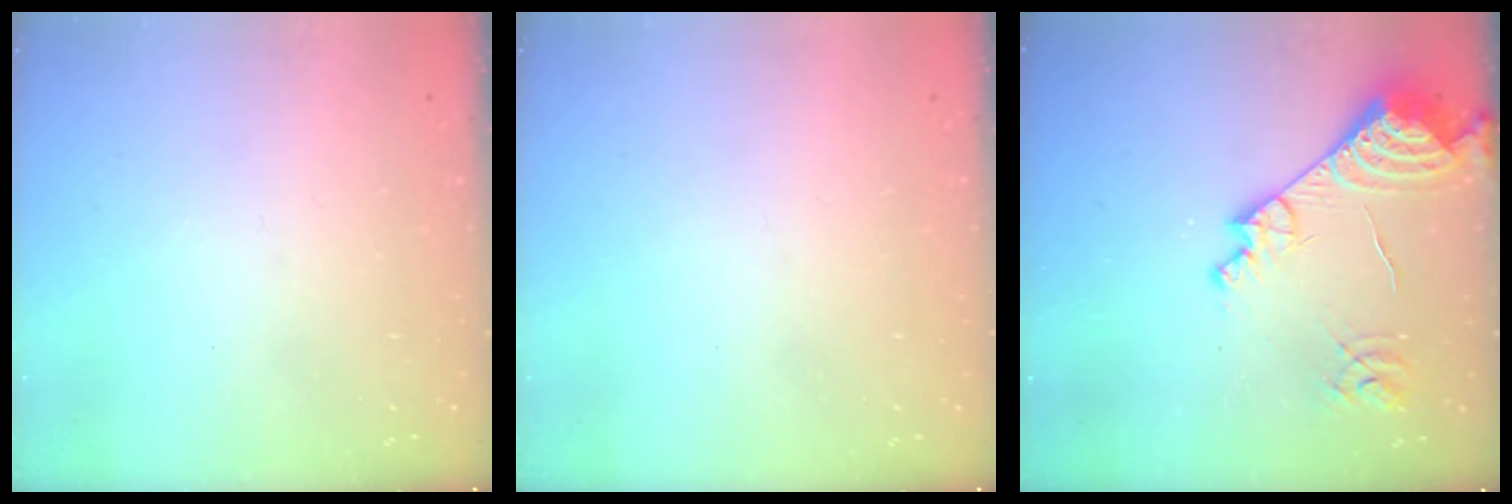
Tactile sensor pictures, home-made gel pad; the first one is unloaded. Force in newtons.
{"total": 0.0}
{"total": 16.1, "press": 16.0, "slide": 1.8}